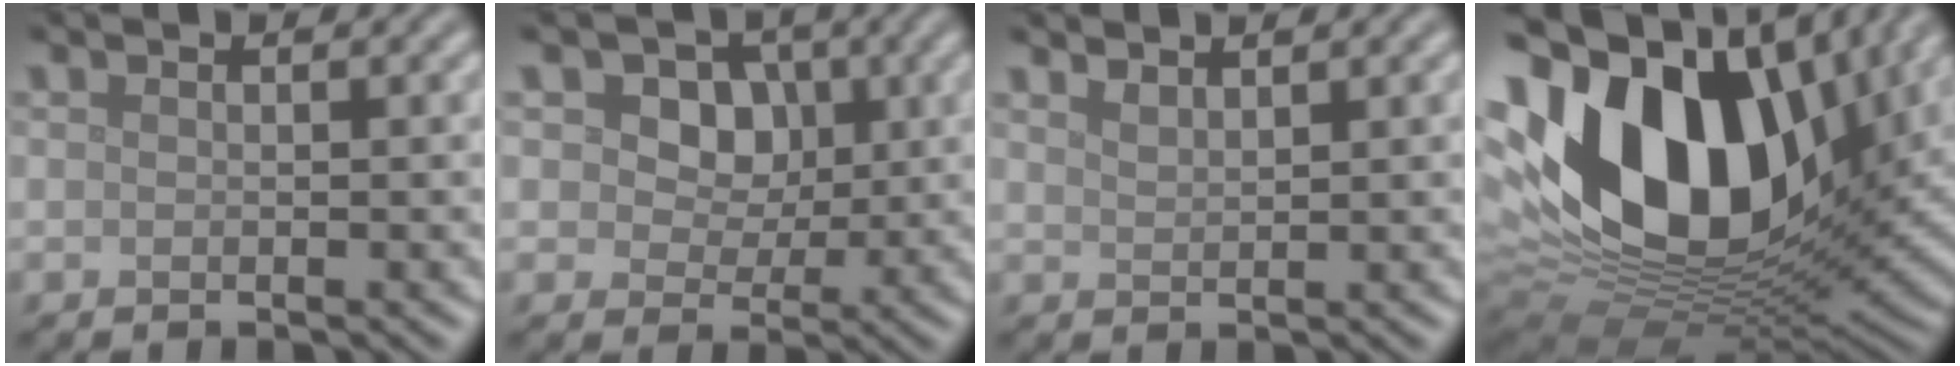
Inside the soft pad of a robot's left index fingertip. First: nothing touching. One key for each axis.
{"total": 7.6, "fx": 3.2, "fy": 5.7, "fz": 4.0, "tx": -0.067, "ty": 0.014, "tz": 0.037}
{"total": 1.4, "fx": 1.3, "fy": 0.2, "fz": 0.4, "tx": -0.006, "ty": 0.003, "tz": 0.024}
{"total": 19.8, "fx": 5.3, "fy": 12.2, "fz": 14.6, "tx": -0.304, "ty": 0.009, "tz": 0.086}